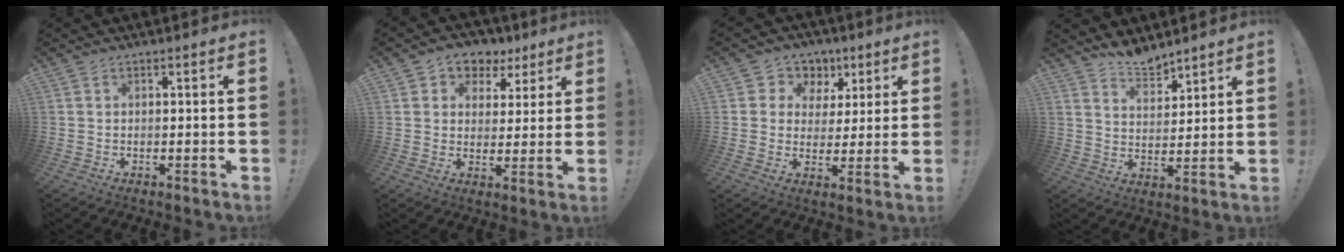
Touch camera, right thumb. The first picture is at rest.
{"total": 6.4, "force": [2.8, 5.7, 1.2], "torque": [-0.009, -0.021, 0.054]}
{"total": 7.5, "force": [2.3, 7.0, 1.6], "torque": [-0.031, -0.013, 0.050]}
{"total": 7.2, "force": [6.6, 2.3, 1.4], "torque": [-0.026, -0.051, 0.124]}